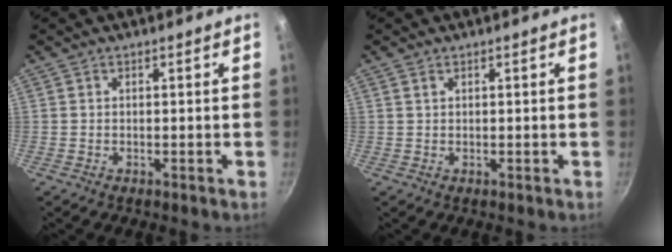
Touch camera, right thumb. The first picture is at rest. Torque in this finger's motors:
{"motor_torque": [0.17, -0.30, -0.05, 0.72, 0.03]}